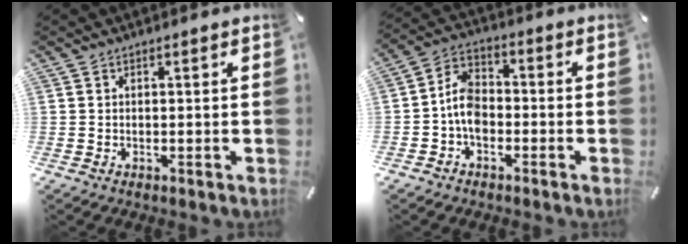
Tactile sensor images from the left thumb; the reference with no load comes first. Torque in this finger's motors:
{"motor_torque": [-0.17, 0.59, 0.27, -0.20, 0.20]}